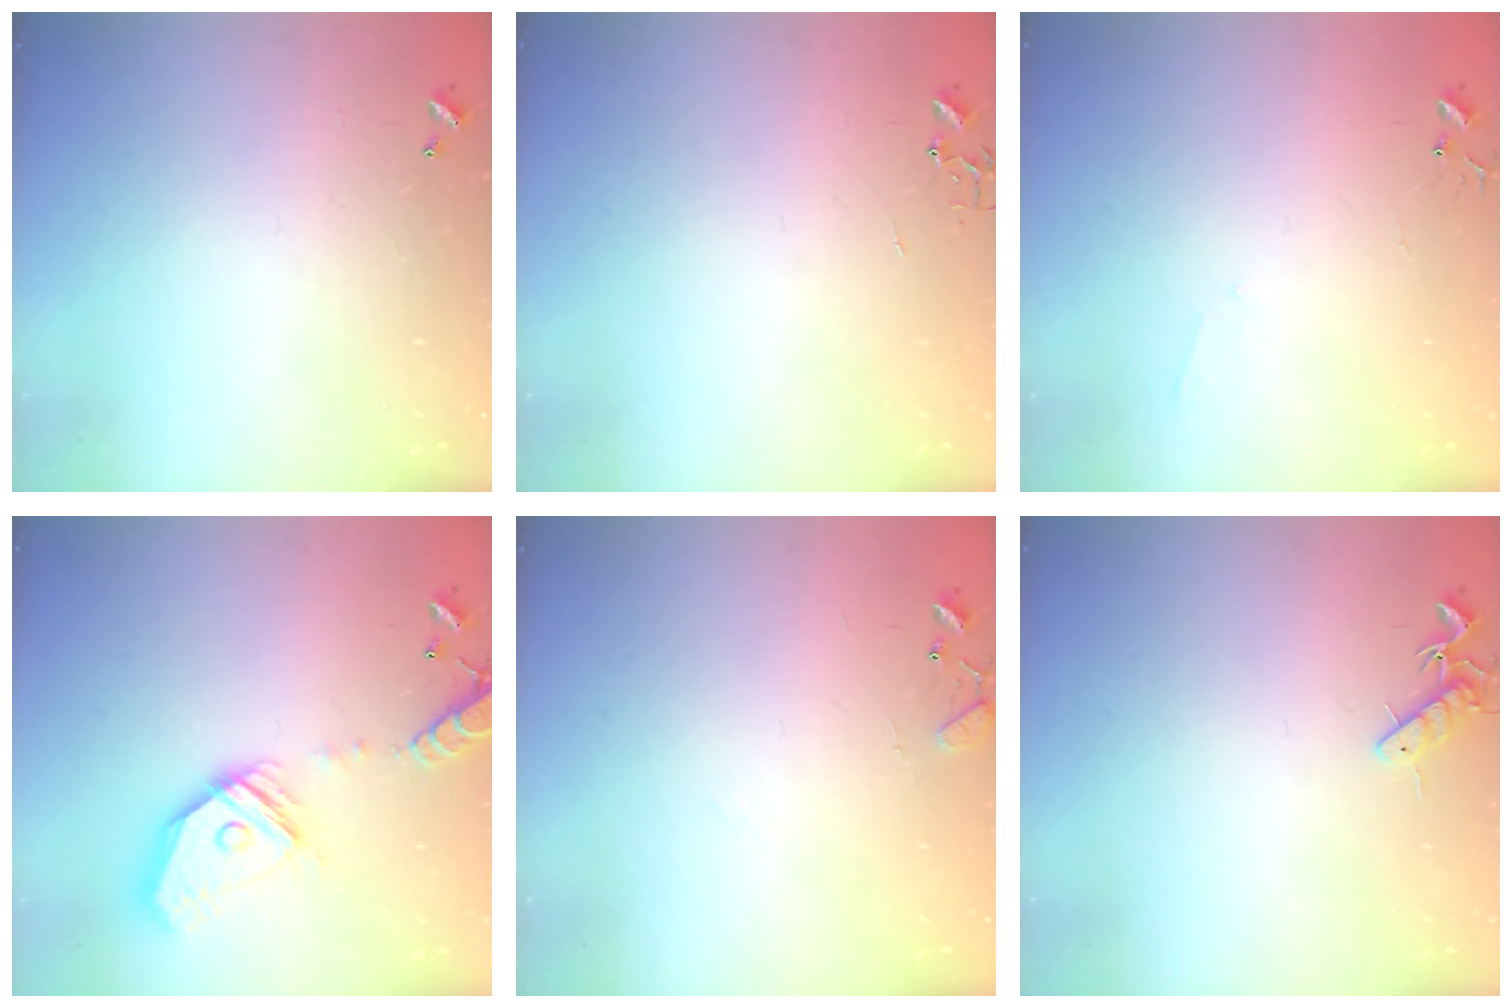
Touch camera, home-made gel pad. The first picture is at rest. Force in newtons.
{"total": 0.0}
{"total": 3.8, "press": 3.7, "slide": 0.6}
{"total": 18.8, "press": 18.6, "slide": 3.0}
{"total": 8.4, "press": 8.4, "slide": 0.7}
{"total": 7.6, "press": 7.5, "slide": 0.8}